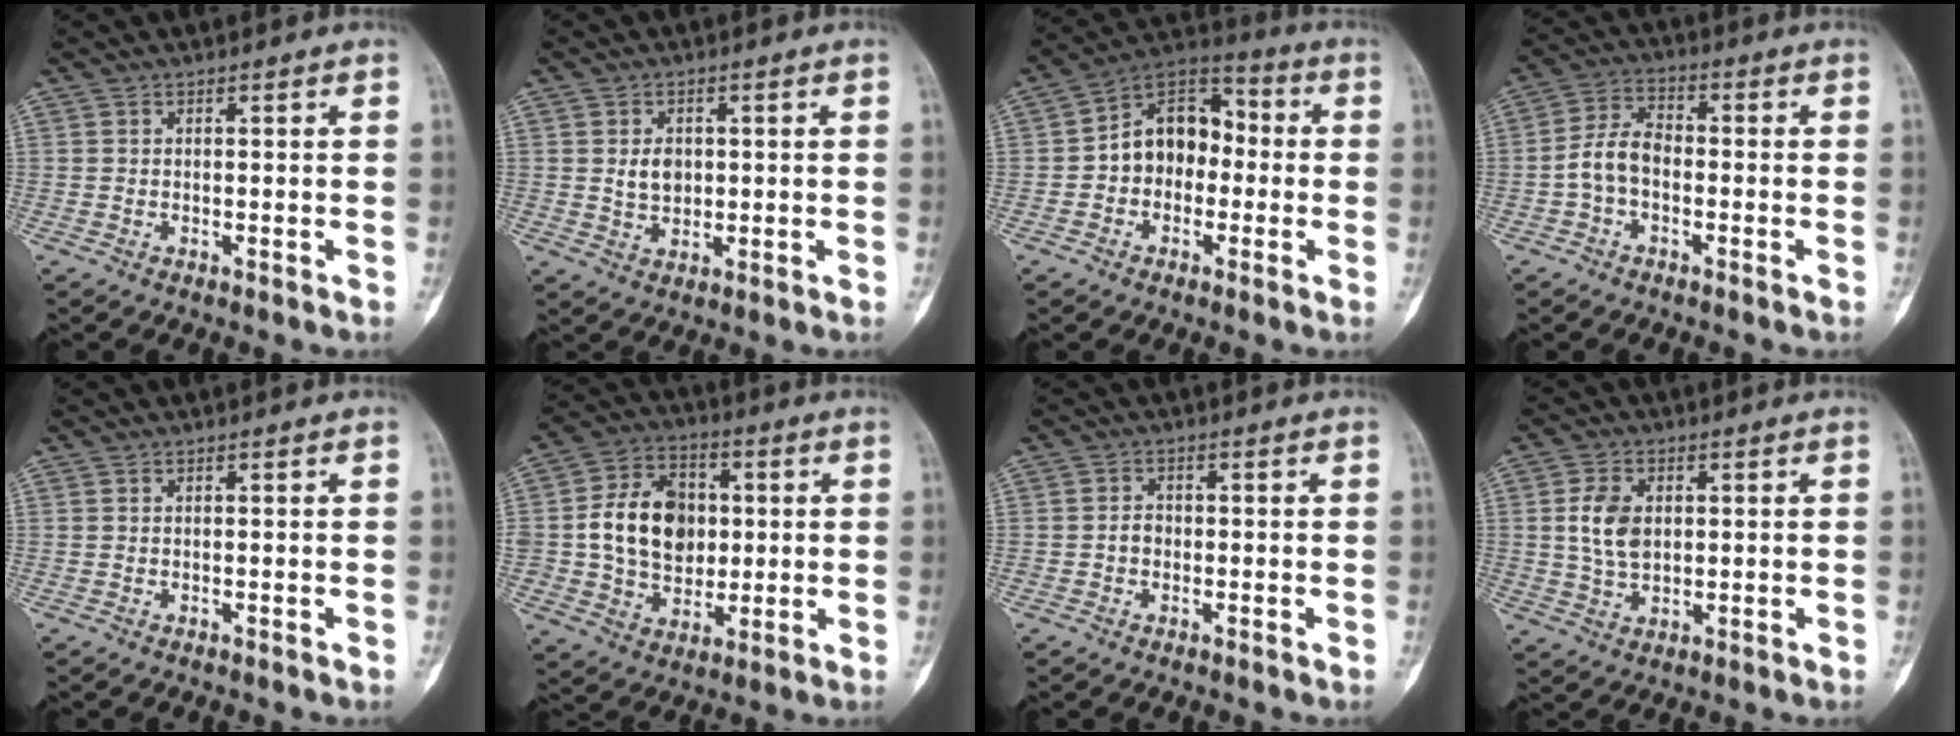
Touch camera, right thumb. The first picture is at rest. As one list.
[{"total": 4.2, "force": [0.6, 3.1, 2.7], "torque": [-0.032, -0.004, 0.015]}, {"total": 11.9, "force": [-0.6, 8.8, 8.0], "torque": [-0.086, 0.045, -0.028]}, {"total": 6.7, "force": [-1.6, 4.2, 4.9], "torque": [-0.092, 0.028, -0.041]}, {"total": 0.0}, {"total": 15.6, "force": [0.9, 12.0, 9.9], "torque": [-0.135, 0.013, 0.018]}, {"total": 2.1, "force": [-0.5, 1.7, 1.0], "torque": [-0.005, 0.008, -0.013]}, {"total": 6.9, "force": [1.0, 4.6, 5.1], "torque": [-0.088, -0.002, 0.019]}]